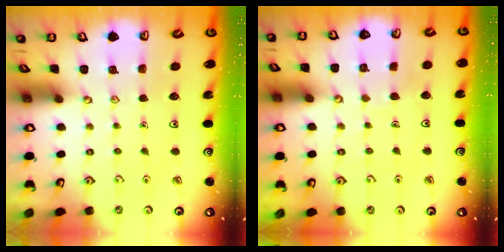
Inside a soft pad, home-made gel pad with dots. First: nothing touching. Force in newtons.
{"total": 1.8, "press": 1.8, "slide": 0.0}